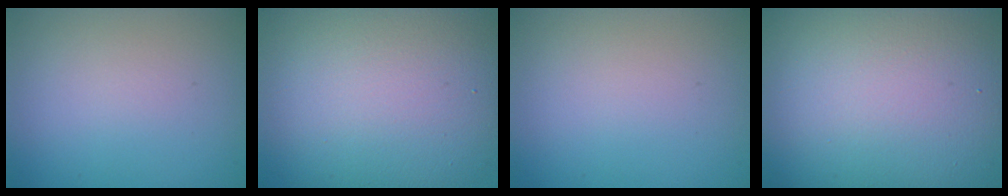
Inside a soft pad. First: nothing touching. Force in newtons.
{"total": 14.2, "press": 14.2, "slide": 1.1}
{"total": 0.0}
{"total": 22.8, "press": 22.7, "slide": 1.1}